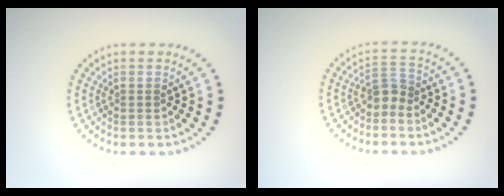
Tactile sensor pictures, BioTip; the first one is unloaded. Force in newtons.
{"total": 2.0, "press": 1.5, "slide": 1.3}